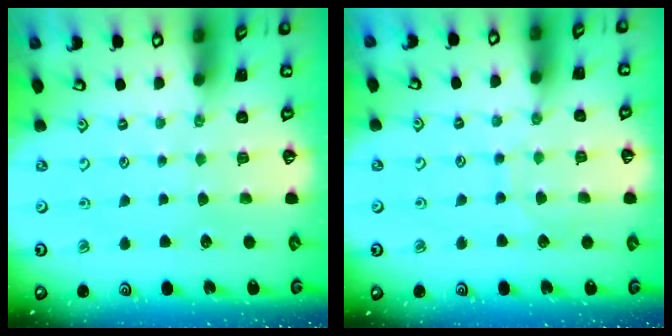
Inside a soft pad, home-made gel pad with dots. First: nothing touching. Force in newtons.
{"total": 6.7, "press": 6.7, "slide": 0.2}